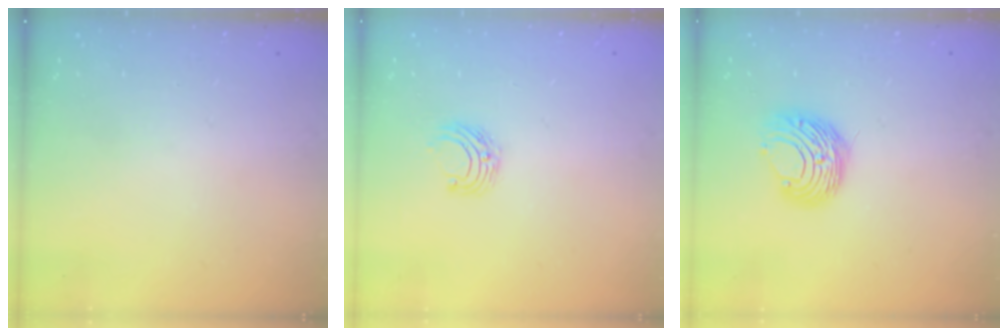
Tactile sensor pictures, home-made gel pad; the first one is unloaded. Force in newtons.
{"total": 5.6, "press": 5.6, "slide": 0.5}
{"total": 9.7, "press": 9.7, "slide": 1.0}